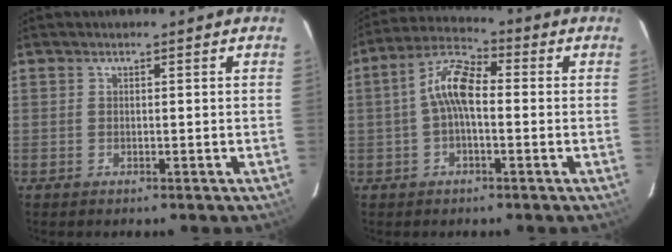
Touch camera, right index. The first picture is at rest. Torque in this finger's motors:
{"motor_torque": [0.63, -0.39, 0.76, 0.17]}